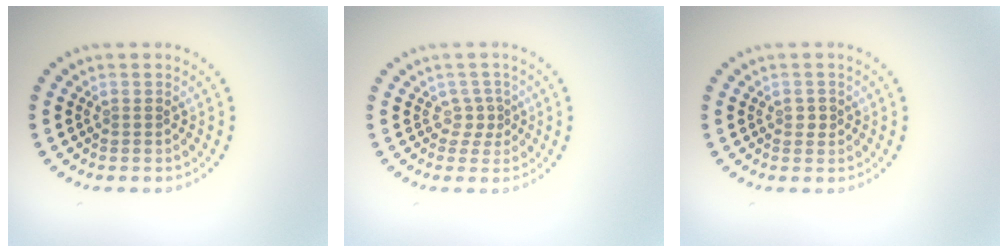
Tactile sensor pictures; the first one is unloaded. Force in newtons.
{"total": 1.4, "press": 0.9, "slide": 1.0}
{"total": 0.9, "press": 0.9, "slide": 0.2}